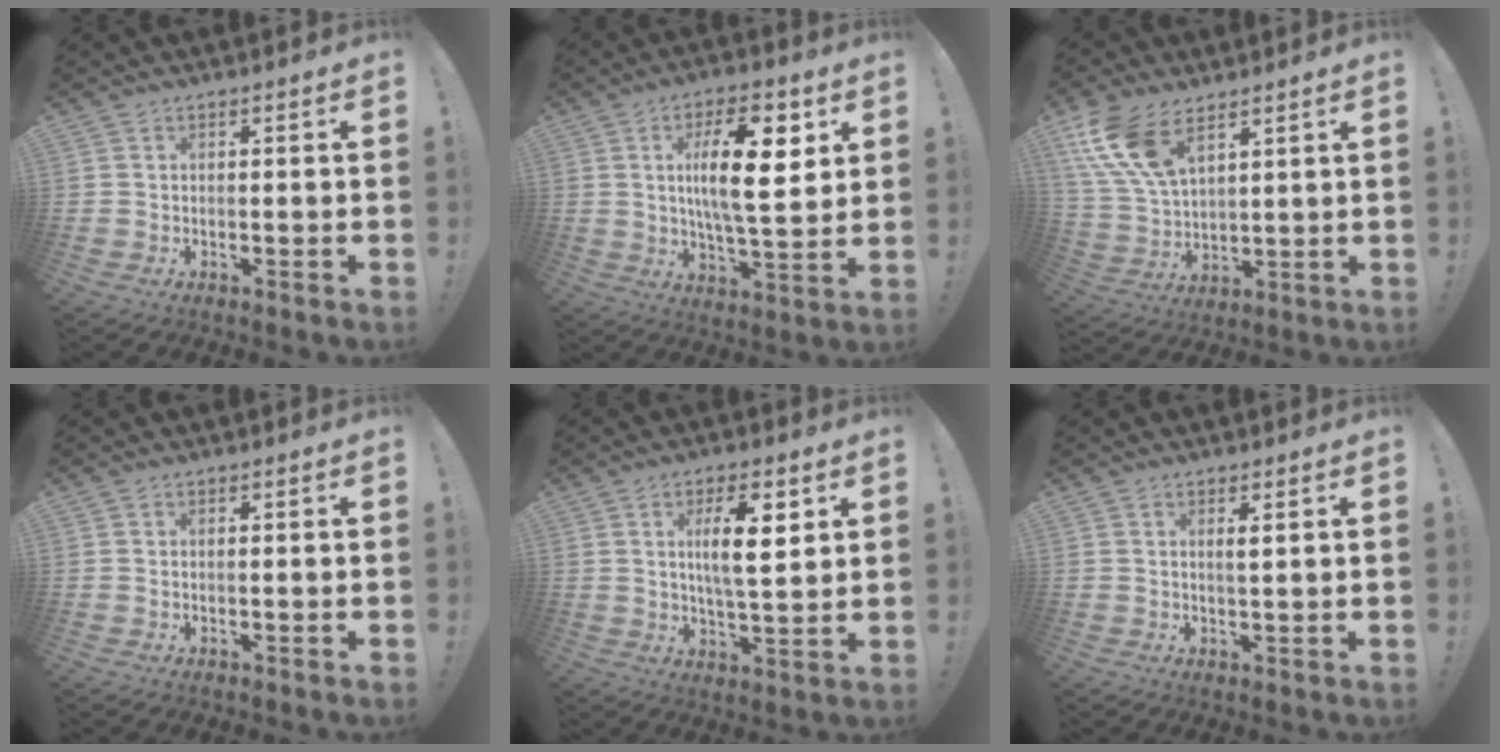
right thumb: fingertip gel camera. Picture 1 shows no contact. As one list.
[{"total": 16.6, "force": [4.2, 5.5, 15.1], "torque": [-0.252, -0.003, 0.057]}, {"total": 13.9, "force": [8.3, 7.0, 8.6], "torque": [-0.194, -0.037, 0.157]}, {"total": 0.0}, {"total": 10.8, "force": [3.4, 2.9, 9.8], "torque": [-0.162, -0.008, 0.049]}, {"total": 1.7, "force": [0.7, 0.0, 1.6], "torque": [-0.016, -0.010, 0.008]}]